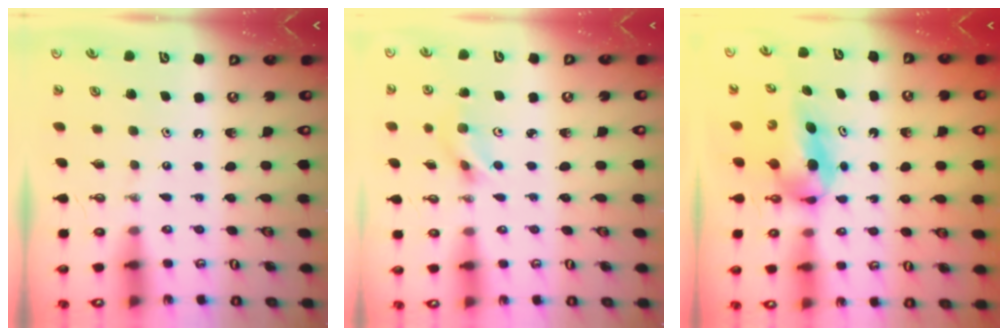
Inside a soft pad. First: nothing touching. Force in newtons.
{"total": 4.4, "press": 3.8, "slide": 2.2}
{"total": 5.9, "press": 5.5, "slide": 2.1}